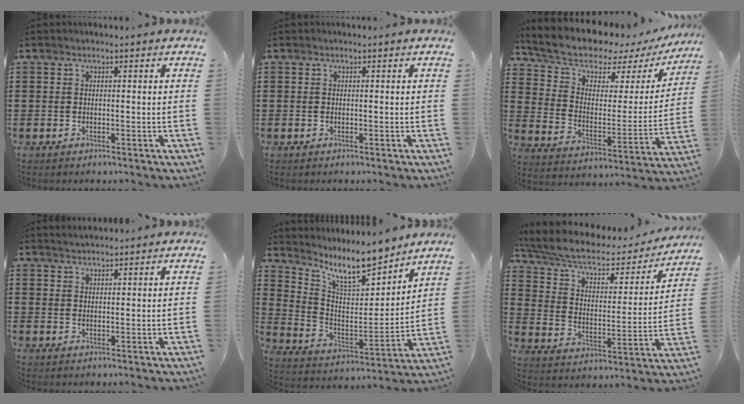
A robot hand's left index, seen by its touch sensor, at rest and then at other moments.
{"total": 0.0}
{"total": 7.8, "force": [6.6, 2.9, 2.8], "torque": [-0.094, -0.045, 0.115]}
{"total": 1.5, "force": [1.5, 0.0, 0.0], "torque": [-0.004, 0.003, 0.030]}
{"total": 11.0, "force": [9.2, 2.6, 5.5], "torque": [-0.125, -0.057, 0.160]}
{"total": 8.3, "force": [5.8, 3.2, 5.0], "torque": [-0.119, -0.031, 0.099]}